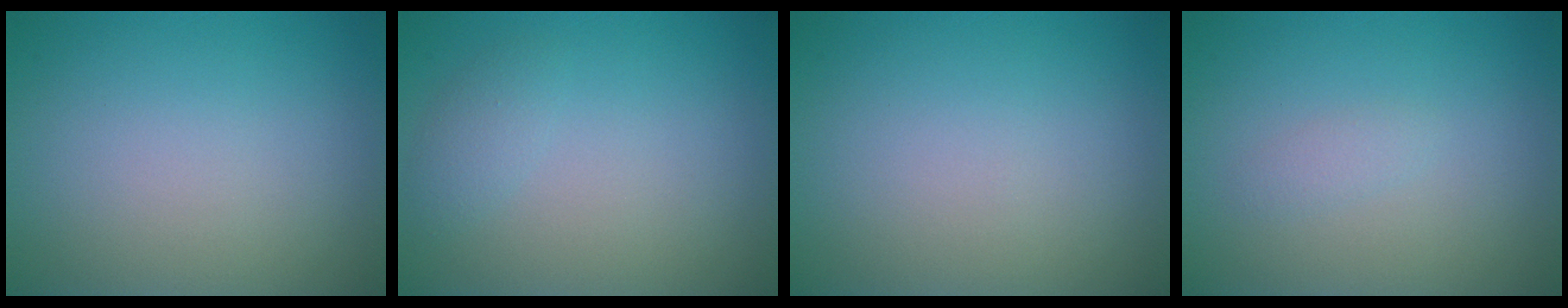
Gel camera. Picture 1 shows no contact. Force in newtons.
{"total": 1.2, "press": 1.2, "slide": 0.1}
{"total": 0.0}
{"total": 0.8, "press": 0.8, "slide": 0.1}